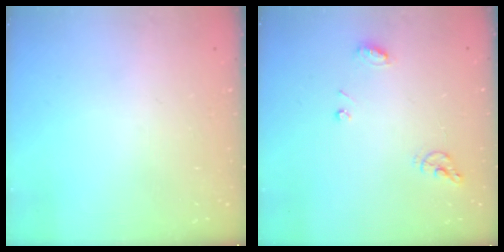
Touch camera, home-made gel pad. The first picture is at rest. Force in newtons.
{"total": 7.5, "press": 7.4, "slide": 0.9}